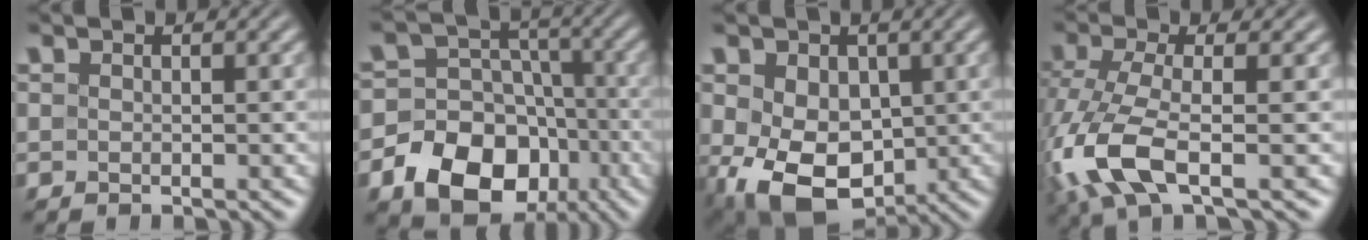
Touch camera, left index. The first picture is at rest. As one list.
[{"total": 12.9, "force": [-5.5, 10.3, 5.4], "torque": [-0.092, -0.021, -0.118]}, {"total": 9.7, "force": [-1.5, 7.0, 6.5], "torque": [-0.123, -0.028, -0.019]}, {"total": 7.1, "force": [-2.9, 2.4, 6.1], "torque": [-0.151, -0.009, -0.068]}]